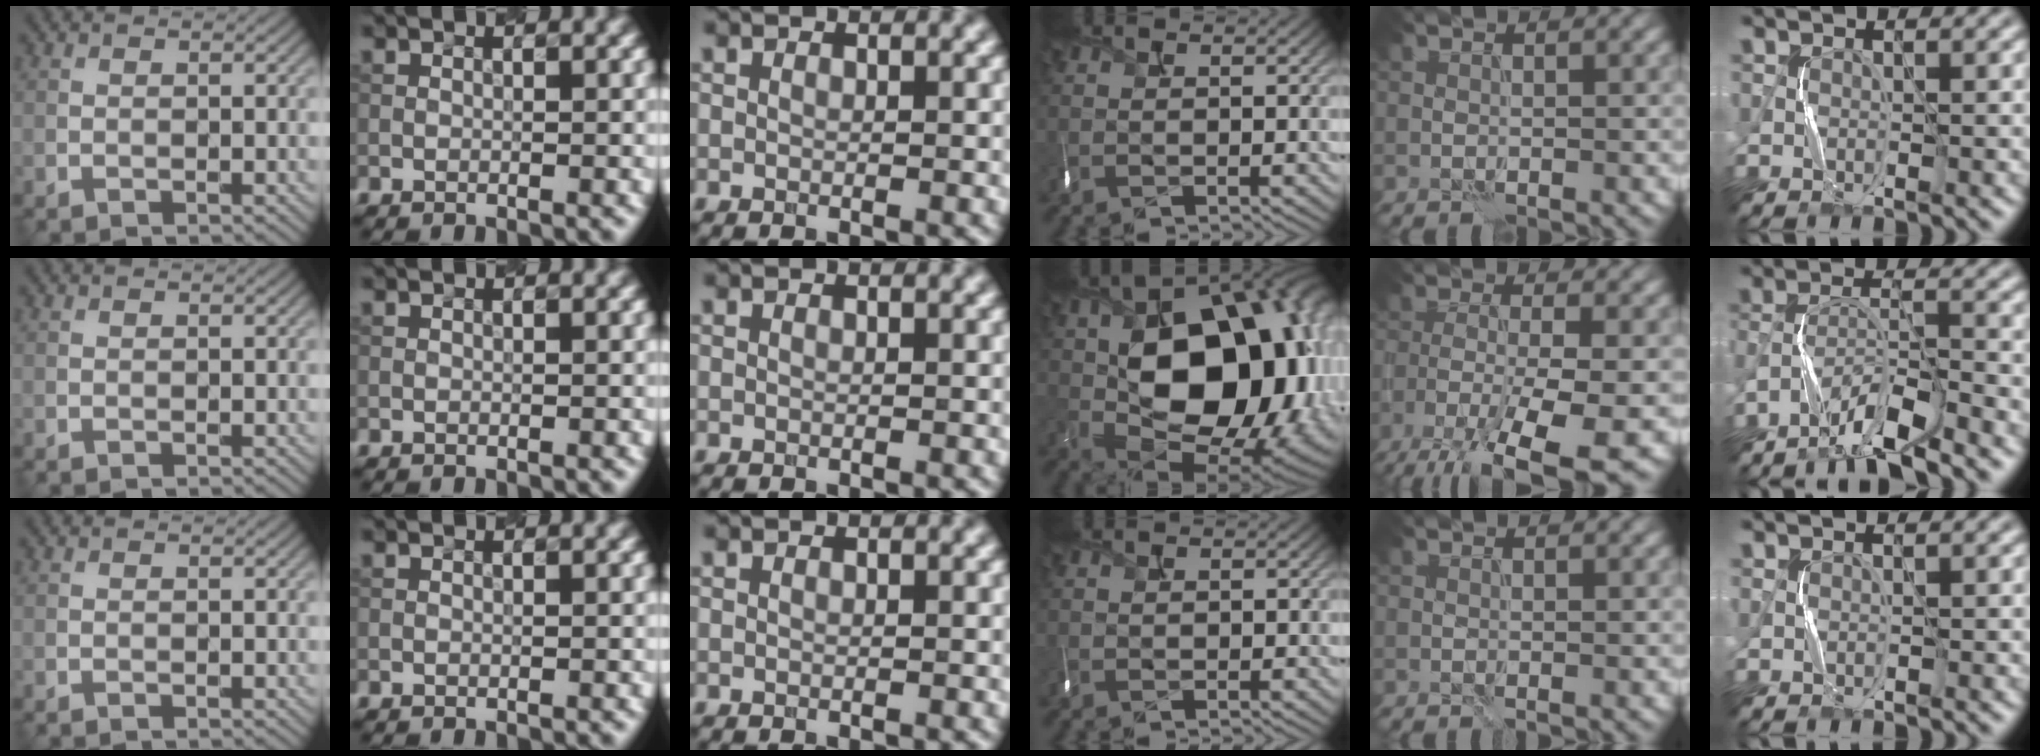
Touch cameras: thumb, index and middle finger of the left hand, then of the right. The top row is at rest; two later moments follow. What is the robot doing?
{"motion": "shake", "object": "tambourine"}